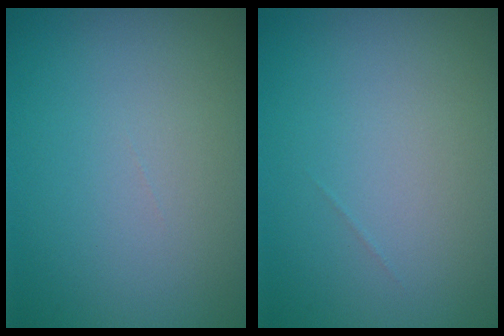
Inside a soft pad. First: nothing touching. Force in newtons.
{"total": 0.0}